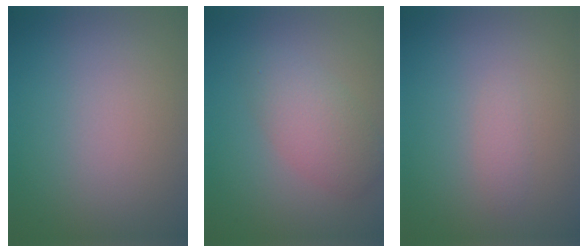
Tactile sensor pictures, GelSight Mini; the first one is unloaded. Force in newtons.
{"total": 3.6, "press": 3.6, "slide": 0.1}
{"total": 0.8, "press": 0.8, "slide": 0.0}